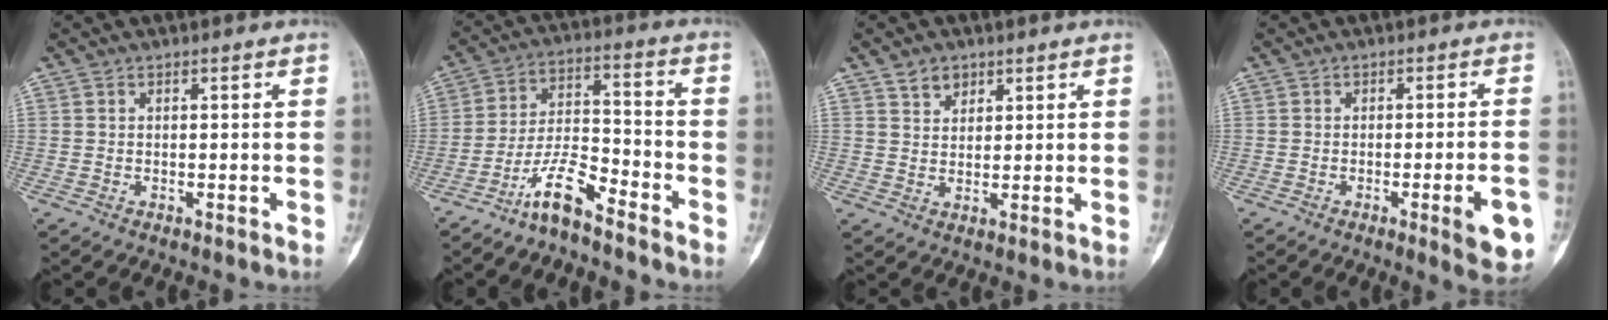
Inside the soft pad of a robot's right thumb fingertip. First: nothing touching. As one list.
[{"total": 8.4, "force": [-6.6, 1.9, 4.9], "torque": [-0.091, 0.067, -0.130]}, {"total": 3.6, "force": [2.4, 2.4, 1.1], "torque": [-0.002, -0.017, 0.044]}, {"total": 8.1, "force": [-3.0, 1.4, 7.4], "torque": [-0.085, 0.003, -0.034]}]